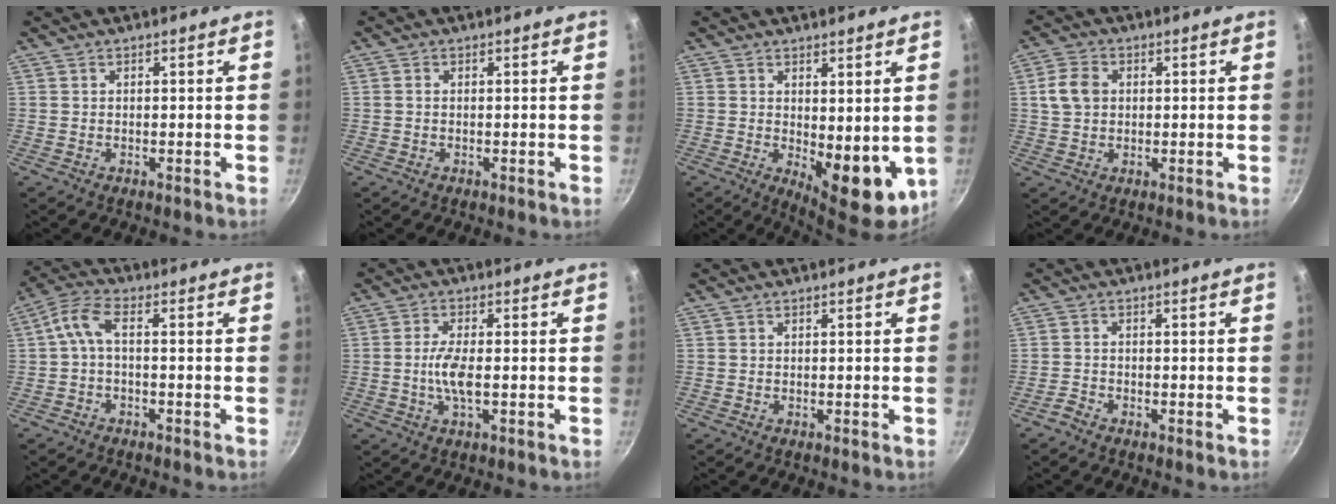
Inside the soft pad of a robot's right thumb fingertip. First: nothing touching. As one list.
[{"total": 0.6, "force": [0.0, 0.4, 0.4], "torque": [-0.008, 0.004, -0.002]}, {"total": 9.9, "force": [0.0, 4.7, 8.7], "torque": [-0.095, -0.016, 0.013]}, {"total": 5.8, "force": [0.9, 4.5, 3.5], "torque": [-0.055, 0.008, 0.011]}, {"total": 4.8, "force": [-1.1, 1.9, 4.2], "torque": [-0.112, 0.023, -0.029]}, {"total": 5.4, "force": [-0.7, 1.7, 5.1], "torque": [-0.106, 0.004, -0.017]}, {"total": 0.0}, {"total": 1.6, "force": [-1.5, 0.6, 0.4], "torque": [-0.019, 0.014, -0.032]}]